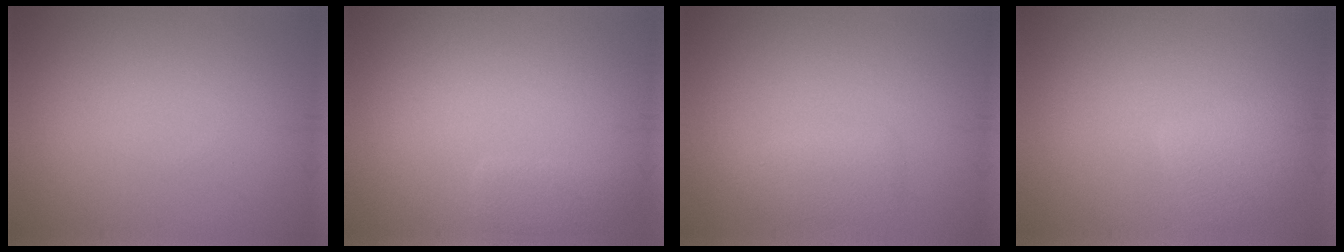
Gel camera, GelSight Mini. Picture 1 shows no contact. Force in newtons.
{"total": 1.6, "press": 1.5, "slide": 0.2}
{"total": 1.8, "press": 1.8, "slide": 0.0}
{"total": 2.6, "press": 2.6, "slide": 0.2}